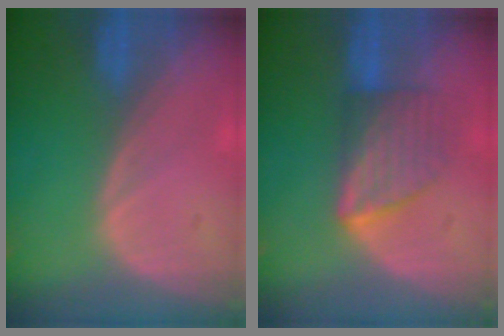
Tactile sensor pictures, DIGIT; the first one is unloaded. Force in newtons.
{"total": 5.8, "press": 5.6, "slide": 1.5}